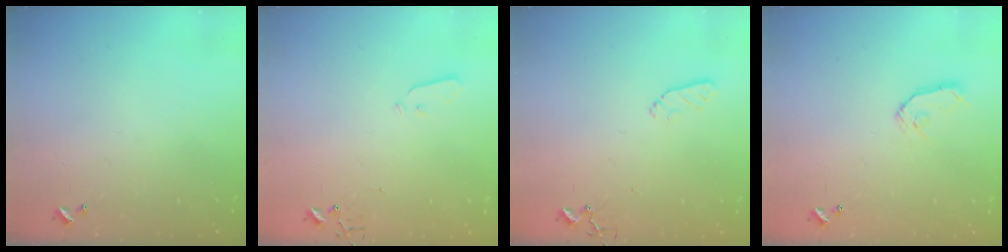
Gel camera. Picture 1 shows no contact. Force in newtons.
{"total": 3.8, "press": 3.8, "slide": 0.1}
{"total": 5.6, "press": 5.5, "slide": 1.0}
{"total": 8.0, "press": 8.0, "slide": 0.4}